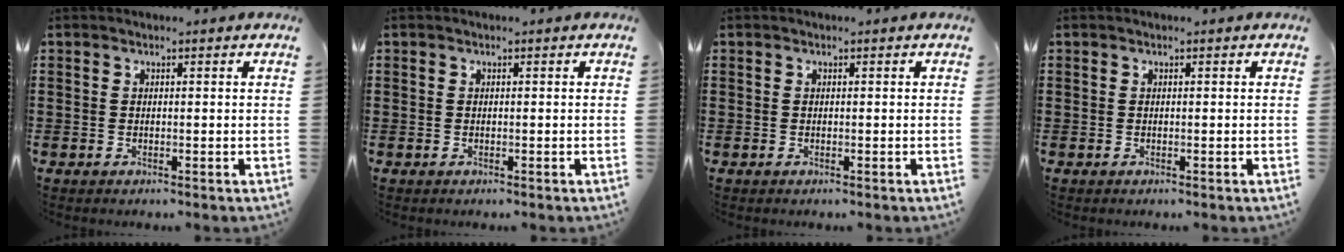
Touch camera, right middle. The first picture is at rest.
{"total": 0.0}
{"total": 0.0}
{"total": 0.0}